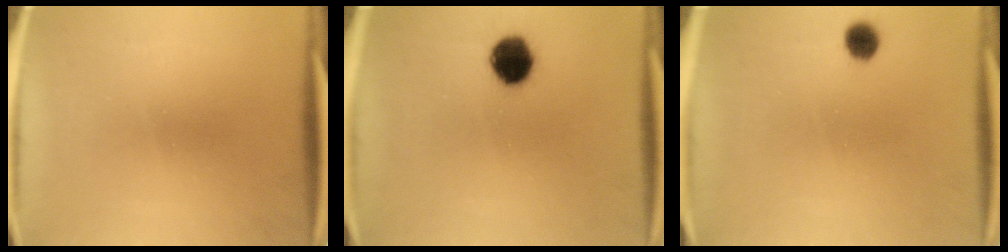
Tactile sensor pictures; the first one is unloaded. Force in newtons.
{"total": 8.3}
{"total": 3.1}